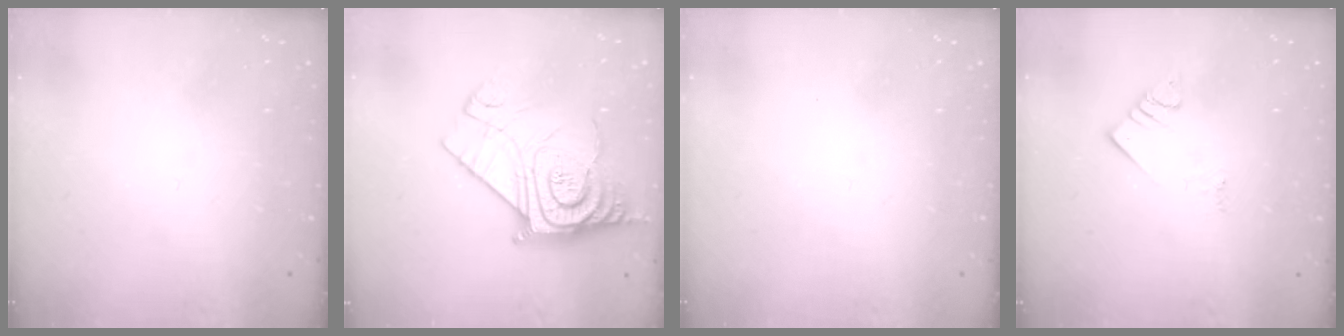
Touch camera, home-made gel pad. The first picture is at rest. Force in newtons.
{"total": 16.1, "press": 16.1, "slide": 1.1}
{"total": 0.0}
{"total": 3.3, "press": 3.3, "slide": 0.4}